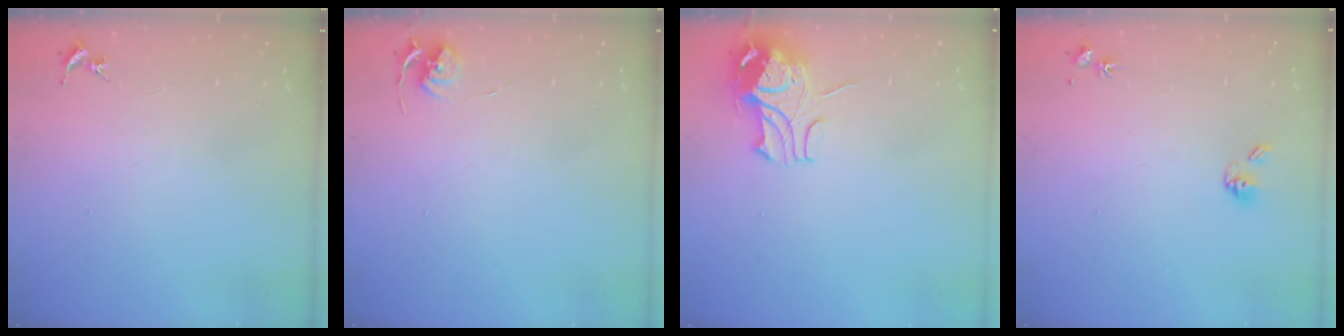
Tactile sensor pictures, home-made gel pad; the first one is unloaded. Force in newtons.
{"total": 5.3, "press": 5.2, "slide": 0.6}
{"total": 9.6, "press": 9.6, "slide": 1.1}
{"total": 5.8, "press": 5.3, "slide": 2.3}